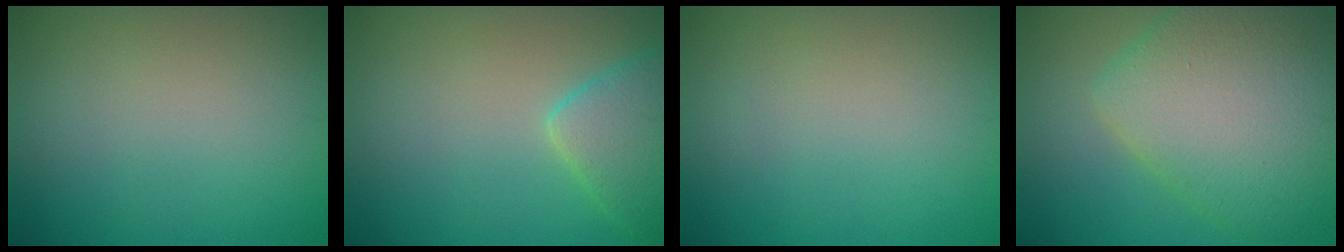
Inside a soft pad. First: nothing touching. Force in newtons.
{"total": 3.7, "press": 3.7, "slide": 0.3}
{"total": 0.0}
{"total": 9.3, "press": 9.3, "slide": 0.3}